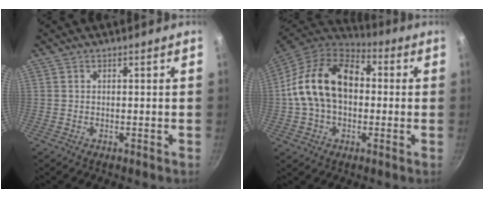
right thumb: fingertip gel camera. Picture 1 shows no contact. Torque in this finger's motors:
{"motor_torque": [-0.16, 1.55, 1.01, -0.95, 0.53]}